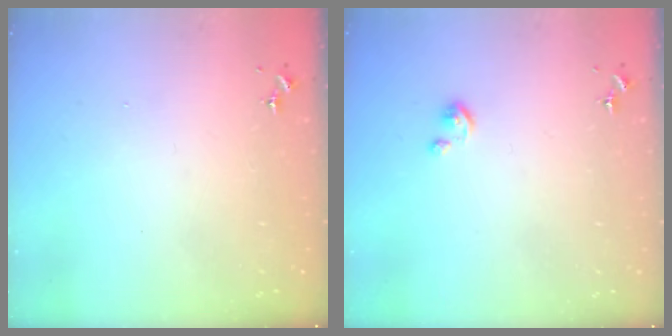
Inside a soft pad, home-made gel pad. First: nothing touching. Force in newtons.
{"total": 2.5, "press": 2.5, "slide": 0.3}